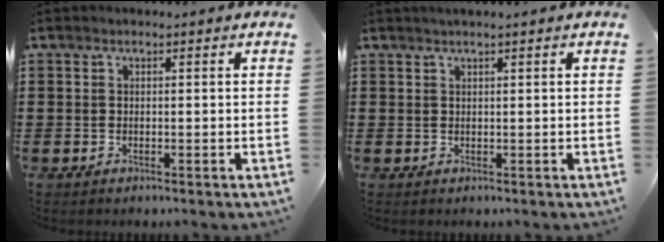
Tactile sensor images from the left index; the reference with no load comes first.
{"total": 0.9, "force": [0.7, -0.1, 0.6], "torque": [-0.010, -0.001, 0.013]}